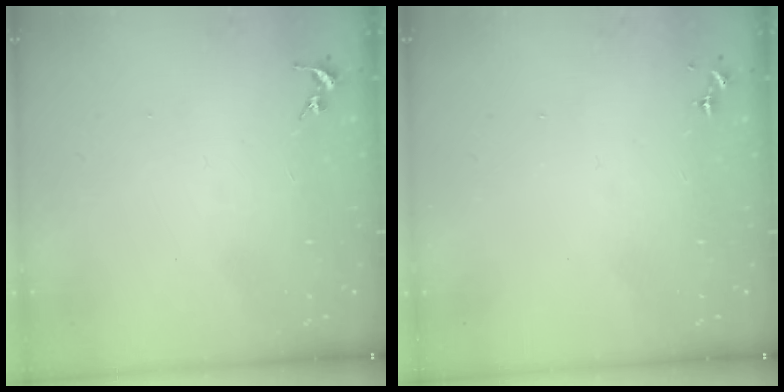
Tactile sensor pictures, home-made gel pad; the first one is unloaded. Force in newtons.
{"total": 0.0}